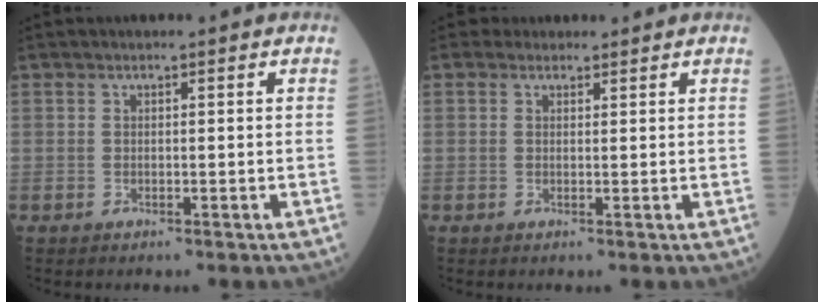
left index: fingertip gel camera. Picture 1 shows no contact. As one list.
[{"total": 2.5, "force": [2.2, 1.2, 0.0], "torque": [0.005, 0.014, 0.028]}]